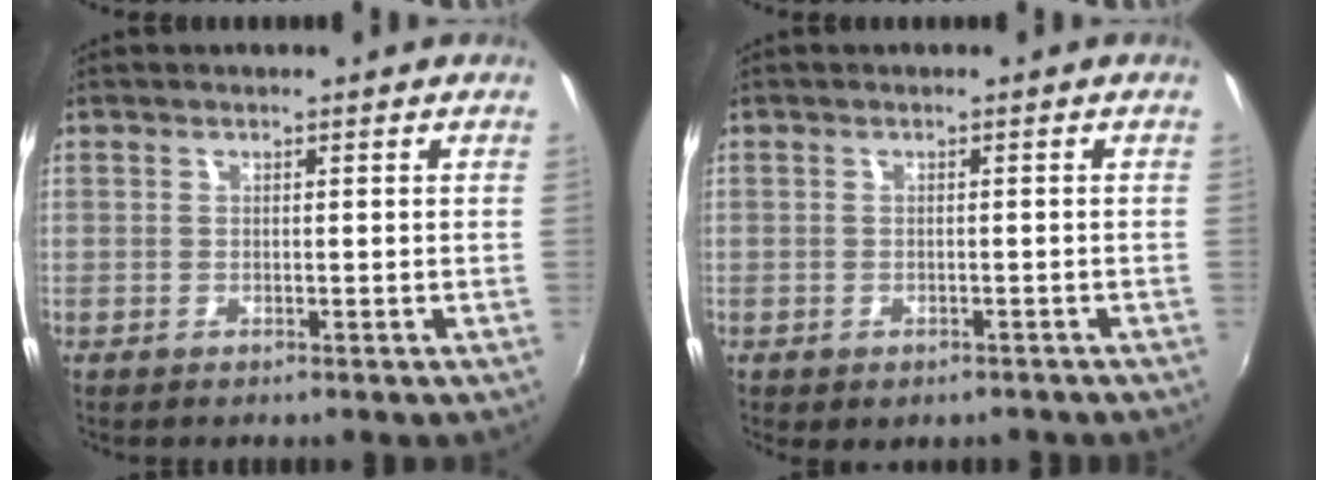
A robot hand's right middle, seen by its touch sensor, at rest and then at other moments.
{"total": 2.1, "force": [-1.2, 1.5, 0.8], "torque": [-0.017, -0.009, -0.015]}